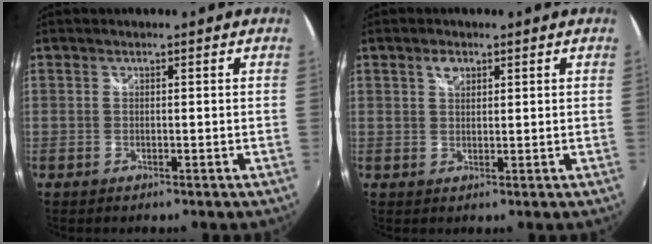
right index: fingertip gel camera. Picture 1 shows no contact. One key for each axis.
{"total": 2.3, "fx": 1.3, "fy": 1.4, "fz": 1.4, "tx": -0.022, "ty": 0.005, "tz": 0.021}